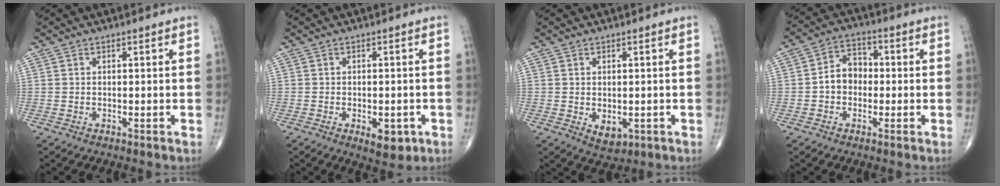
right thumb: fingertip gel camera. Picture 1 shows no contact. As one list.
[{"total": 5.0, "force": [-1.9, 2.5, 3.9], "torque": [-0.042, 0.004, -0.016]}, {"total": 3.6, "force": [-0.6, 2.2, 2.7], "torque": [-0.031, -0.006, 0.003]}, {"total": 6.5, "force": [-0.8, 5.1, 3.9], "torque": [-0.043, 0.027, -0.026]}]